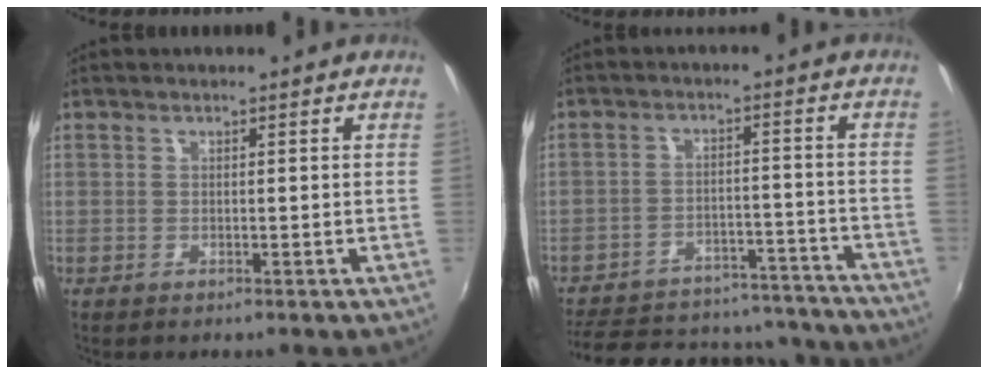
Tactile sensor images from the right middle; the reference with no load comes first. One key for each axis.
{"total": 22.8, "fx": -19.3, "fy": 9.3, "fz": 7.8, "tx": -0.168, "ty": 0.041, "tz": -0.232}